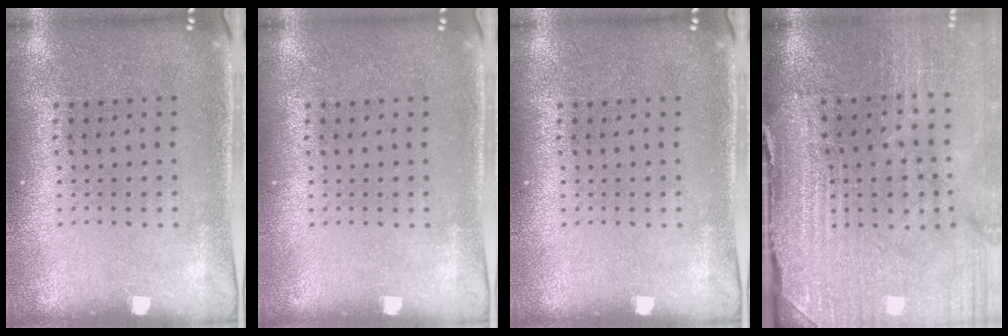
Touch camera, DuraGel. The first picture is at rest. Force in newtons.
{"total": 0.0}
{"total": 0.0}
{"total": 4.3, "press": 3.7, "slide": 2.2}